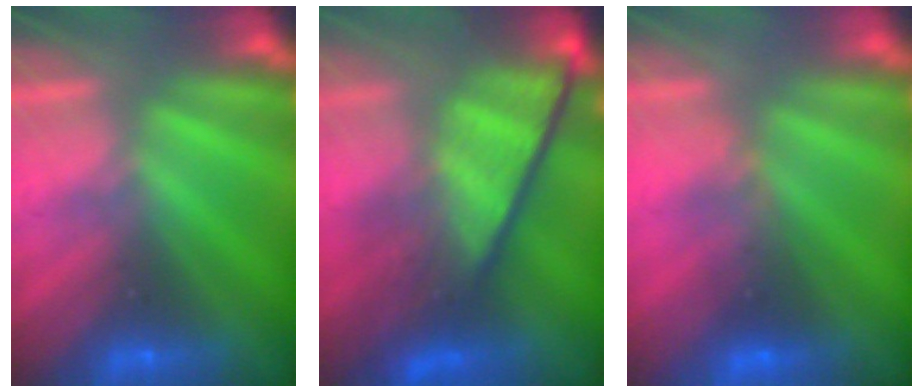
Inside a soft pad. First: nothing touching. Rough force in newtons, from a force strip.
{"total": 12.7}
{"total": 2.9}